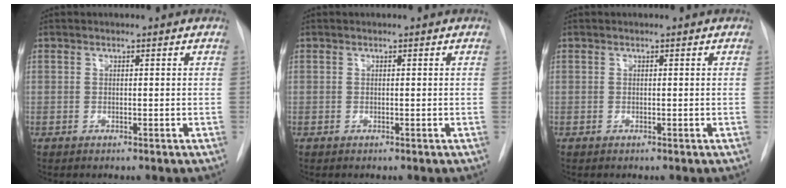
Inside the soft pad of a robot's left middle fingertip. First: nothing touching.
{"total": 0.0}
{"total": 0.0}